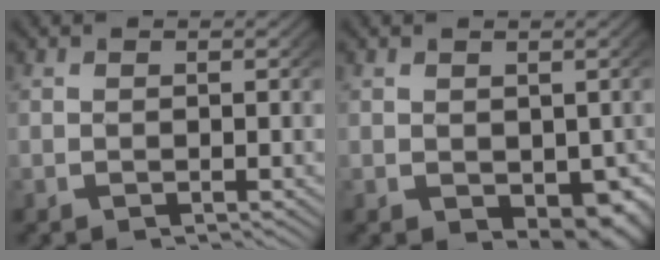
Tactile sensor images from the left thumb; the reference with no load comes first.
{"total": 4.0, "force": [-0.4, 2.8, 2.8], "torque": [-0.037, -0.027, 0.016]}